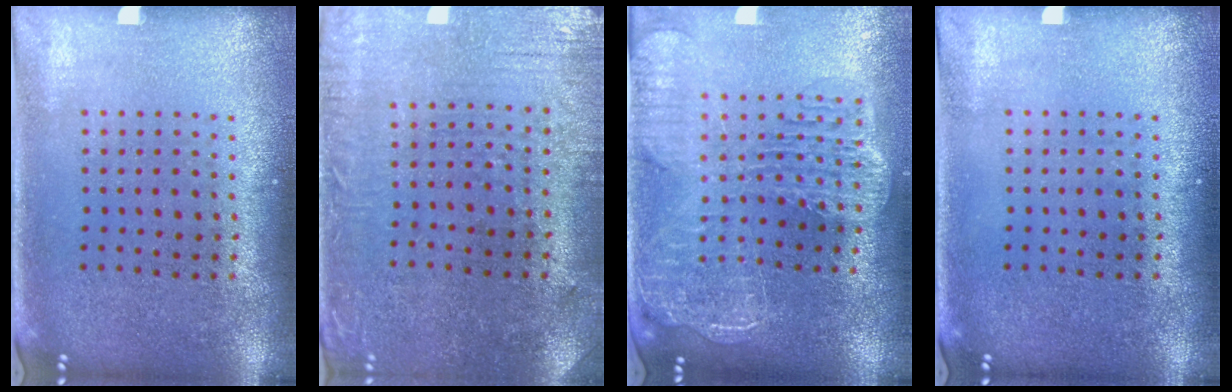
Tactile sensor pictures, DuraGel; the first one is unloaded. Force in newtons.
{"total": 0.6, "press": 0.4, "slide": 0.5}
{"total": 2.8, "press": 2.3, "slide": 1.5}
{"total": 0.0}